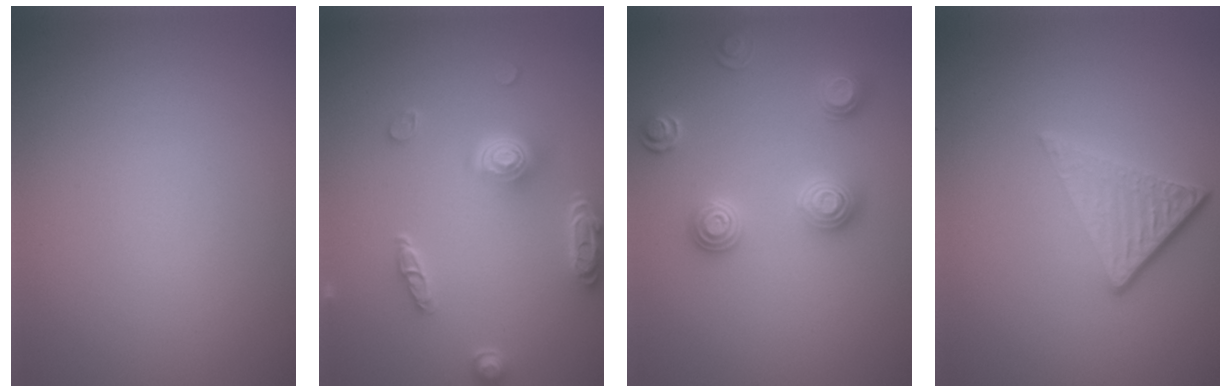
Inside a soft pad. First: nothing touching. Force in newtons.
{"total": 4.7, "press": 3.7, "slide": 3.0}
{"total": 3.0, "press": 2.9, "slide": 0.6}
{"total": 4.0, "press": 2.7, "slide": 2.9}